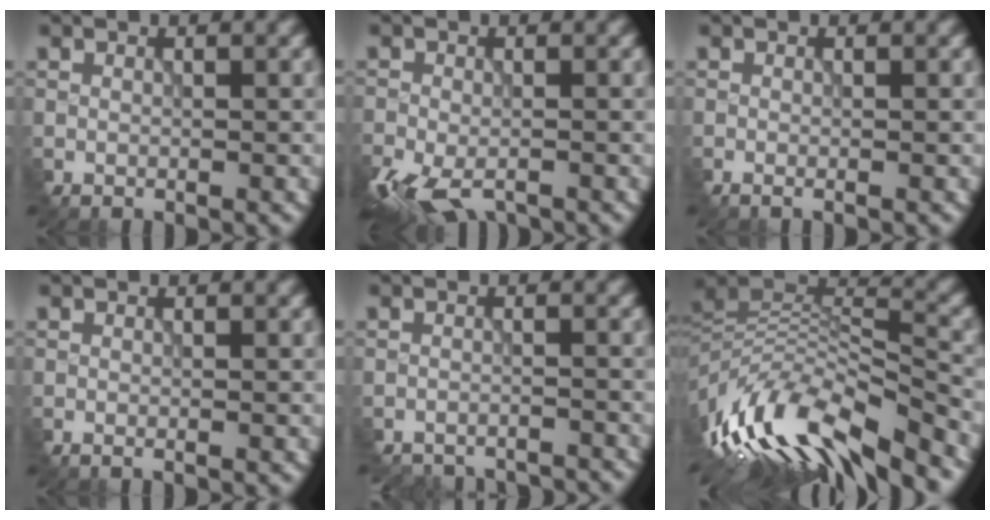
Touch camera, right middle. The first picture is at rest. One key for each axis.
{"total": 5.1, "fx": -3.7, "fy": 2.0, "fz": 2.8, "tx": -0.065, "ty": -0.017, "tz": -0.068}
{"total": 0.9, "fx": -0.2, "fy": 0.4, "fz": 0.8, "tx": -0.006, "ty": 0.001, "tz": -0.005}
{"total": 0.6, "fx": -0.1, "fy": 0.2, "fz": 0.5, "tx": -0.006, "ty": -0.001, "tz": -0.003}
{"total": 6.8, "fx": -6.7, "fy": 1.0, "fz": 0.5, "tx": 0.008, "ty": 0.004, "tz": -0.081}
{"total": 11.7, "fx": -6.7, "fy": 4.2, "fz": 8.6, "tx": -0.178, "ty": 0.016, "tz": -0.108}